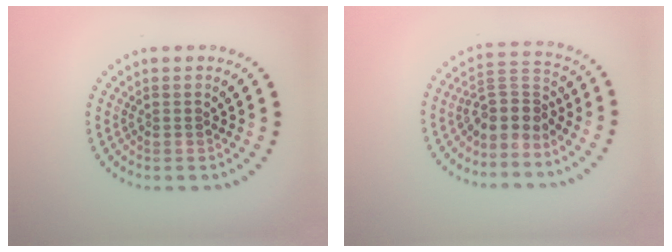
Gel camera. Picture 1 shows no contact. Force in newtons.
{"total": 3.4, "press": 2.6, "slide": 2.2}